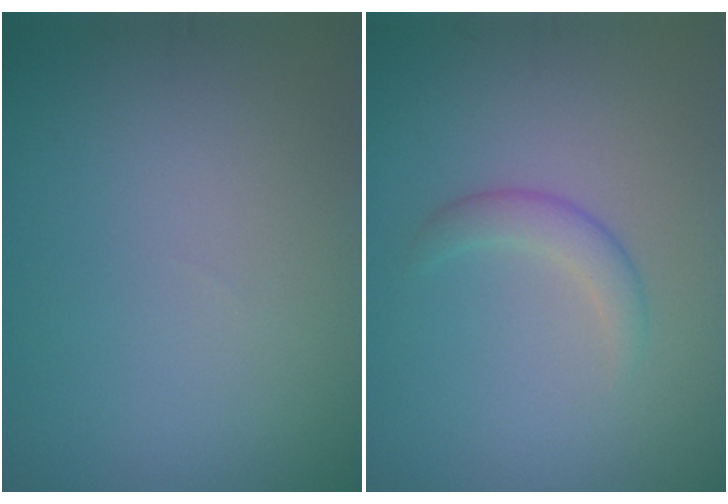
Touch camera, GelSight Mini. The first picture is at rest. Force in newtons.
{"total": 1.8, "press": 1.8, "slide": 0.1}